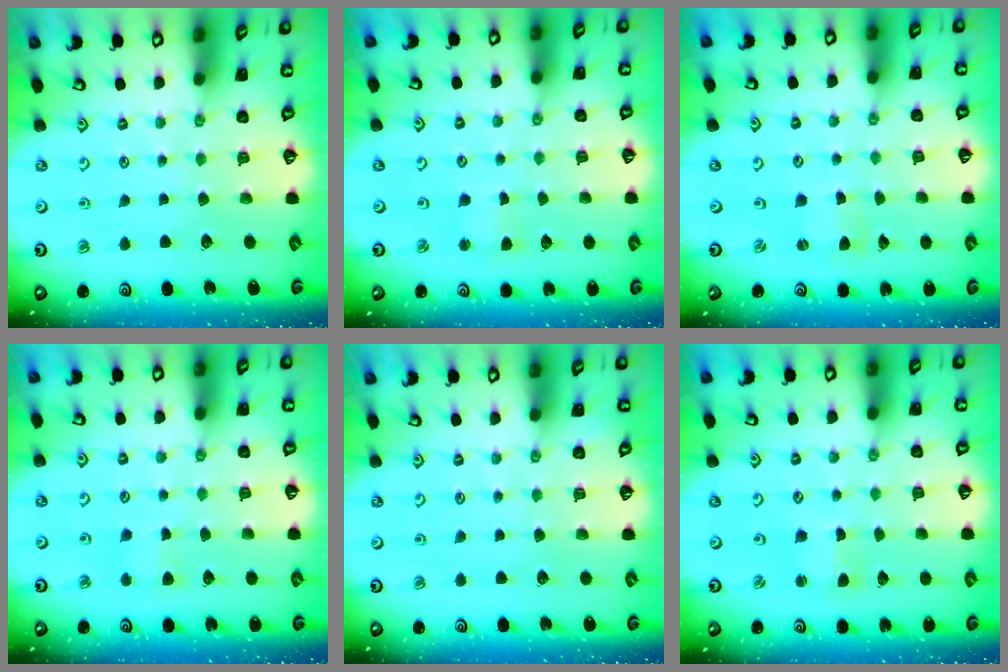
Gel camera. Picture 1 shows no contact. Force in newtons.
{"total": 2.3, "press": 2.3, "slide": 0.3}
{"total": 0.6, "press": 0.6, "slide": 0.1}
{"total": 3.8, "press": 3.8, "slide": 0.5}
{"total": 0.0}
{"total": 1.0, "press": 1.0, "slide": 0.2}